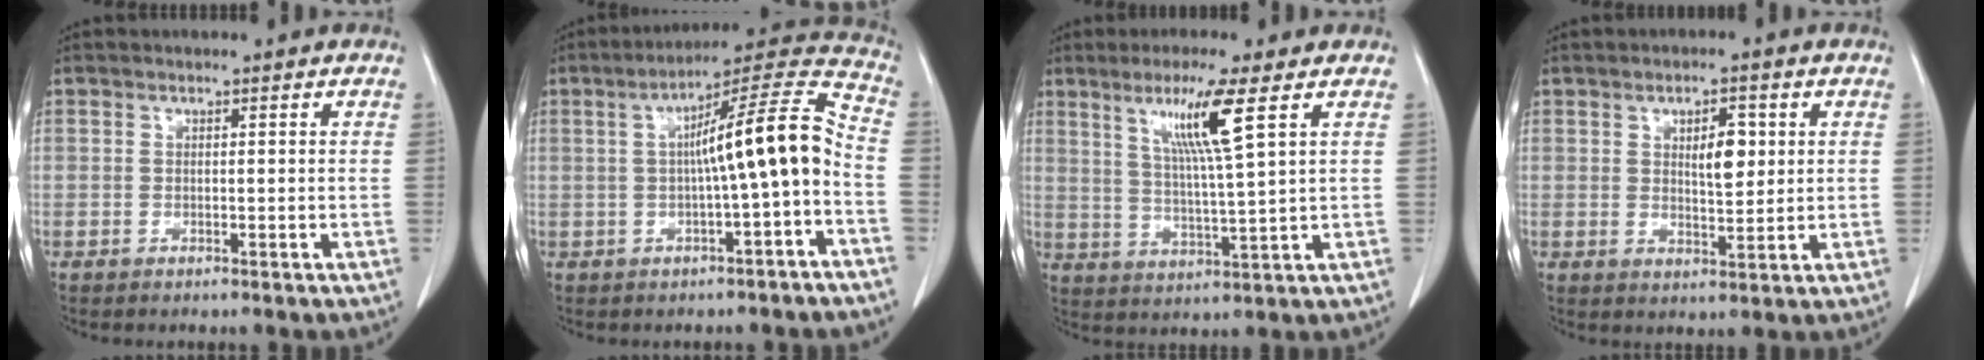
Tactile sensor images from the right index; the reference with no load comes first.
{"total": 12.3, "force": [-1.5, 0.4, 12.2], "torque": [-0.183, 0.033, -0.024]}
{"total": 9.0, "force": [4.2, -1.1, 7.8], "torque": [-0.147, -0.008, 0.079]}
{"total": 4.9, "force": [1.4, 1.8, 4.4], "torque": [-0.070, -0.002, 0.025]}